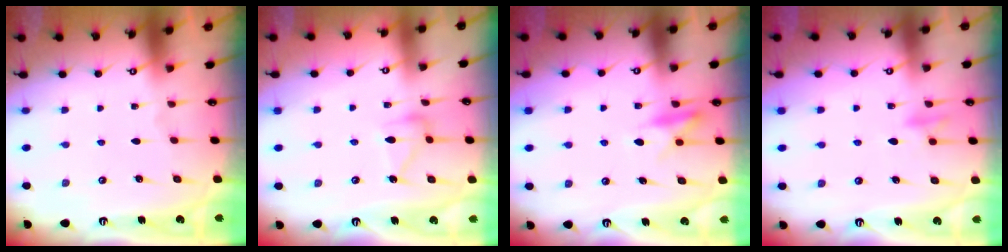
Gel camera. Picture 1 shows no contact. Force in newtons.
{"total": 10.5, "press": 10.5, "slide": 0.5}
{"total": 10.5, "press": 10.4, "slide": 1.2}
{"total": 10.1, "press": 10.0, "slide": 1.7}